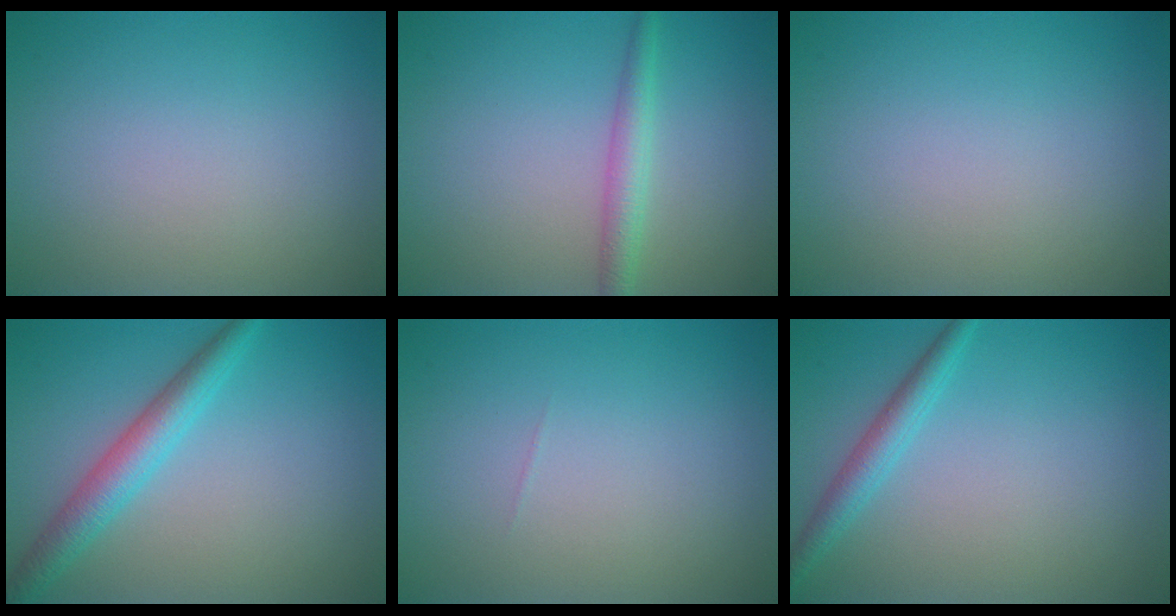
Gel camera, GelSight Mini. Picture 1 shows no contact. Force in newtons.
{"total": 2.3, "press": 2.3, "slide": 0.0}
{"total": 0.0}
{"total": 3.7, "press": 3.7, "slide": 0.1}
{"total": 0.0}
{"total": 2.3, "press": 2.3, "slide": 0.1}